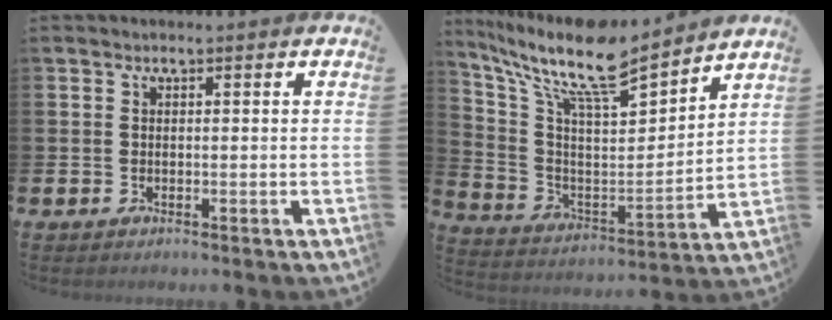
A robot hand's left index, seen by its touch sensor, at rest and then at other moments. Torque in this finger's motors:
{"motor_torque": [0.51, -0.57, 1.05, 0.21]}